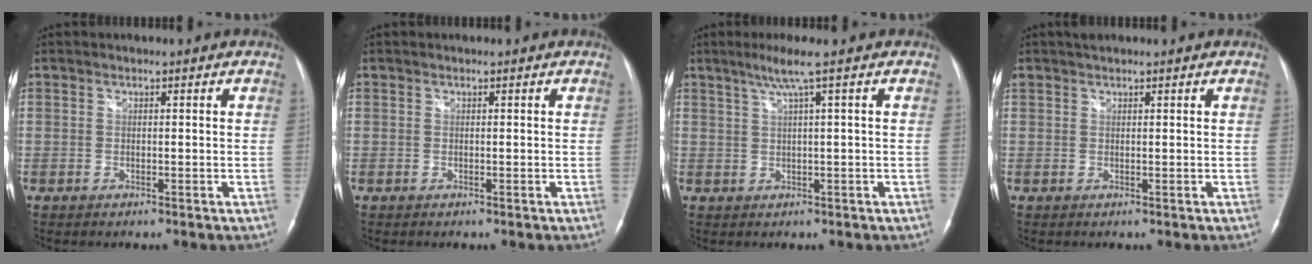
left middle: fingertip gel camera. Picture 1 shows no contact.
{"total": 0.0}
{"total": 3.7, "force": [1.9, -1.0, 3.1], "torque": [-0.066, 0.003, 0.040]}
{"total": 1.5, "force": [1.3, 0.5, 0.6], "torque": [-0.017, 0.018, 0.025]}